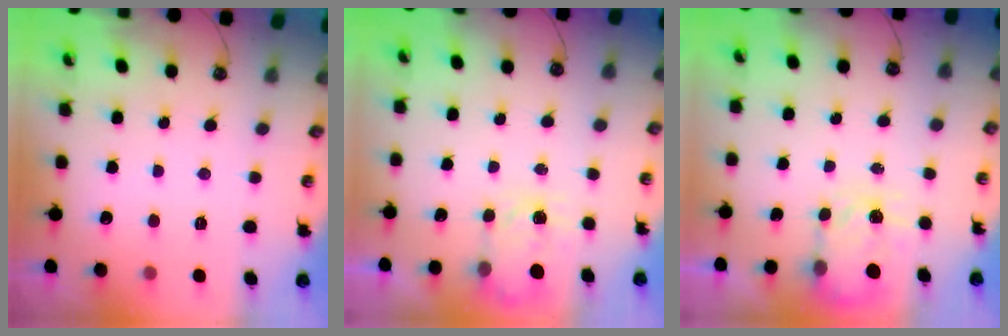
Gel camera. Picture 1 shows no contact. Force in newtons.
{"total": 3.3, "press": 3.3, "slide": 0.4}
{"total": 3.5, "press": 3.4, "slide": 0.6}